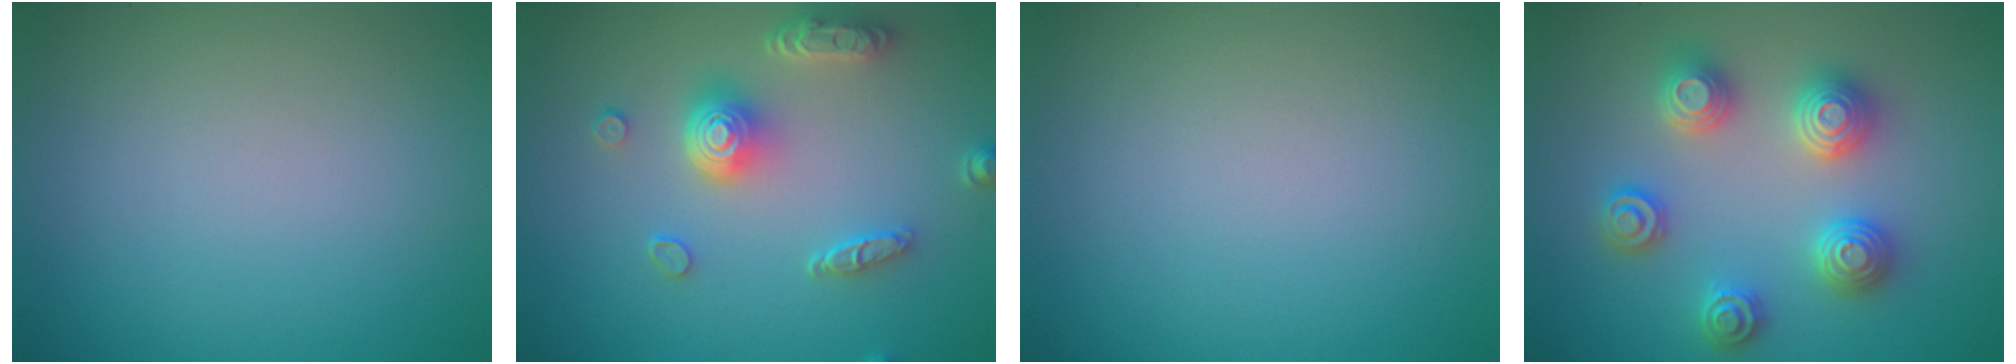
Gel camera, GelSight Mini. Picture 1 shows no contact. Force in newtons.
{"total": 4.8, "press": 3.7, "slide": 3.0}
{"total": 0.0}
{"total": 4.8, "press": 4.8, "slide": 0.6}